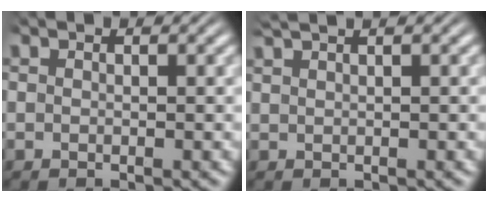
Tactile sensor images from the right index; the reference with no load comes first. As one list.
[{"total": 2.1, "force": [1.8, -0.3, 1.0], "torque": [-0.005, 0.009, 0.033]}]